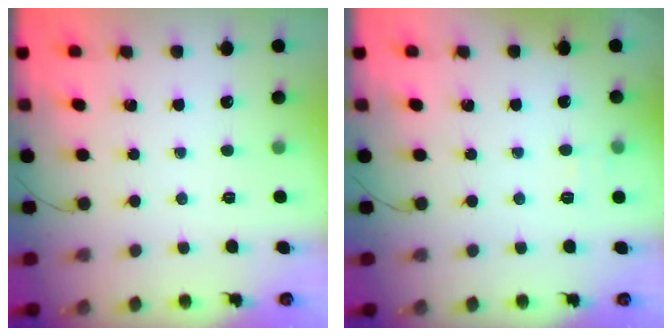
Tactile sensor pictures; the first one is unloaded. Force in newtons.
{"total": 5.5, "press": 5.3, "slide": 1.3}